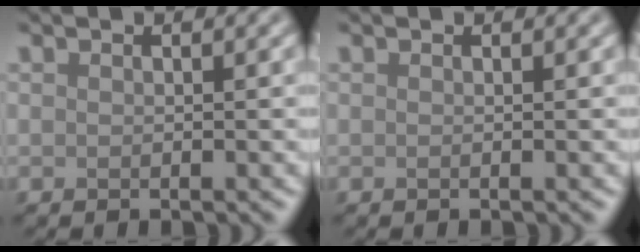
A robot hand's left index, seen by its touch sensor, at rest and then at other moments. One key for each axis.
{"total": 0.0}